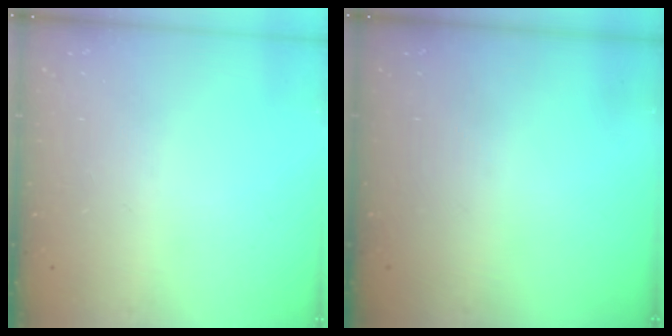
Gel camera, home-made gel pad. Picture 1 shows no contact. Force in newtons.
{"total": 0.0}